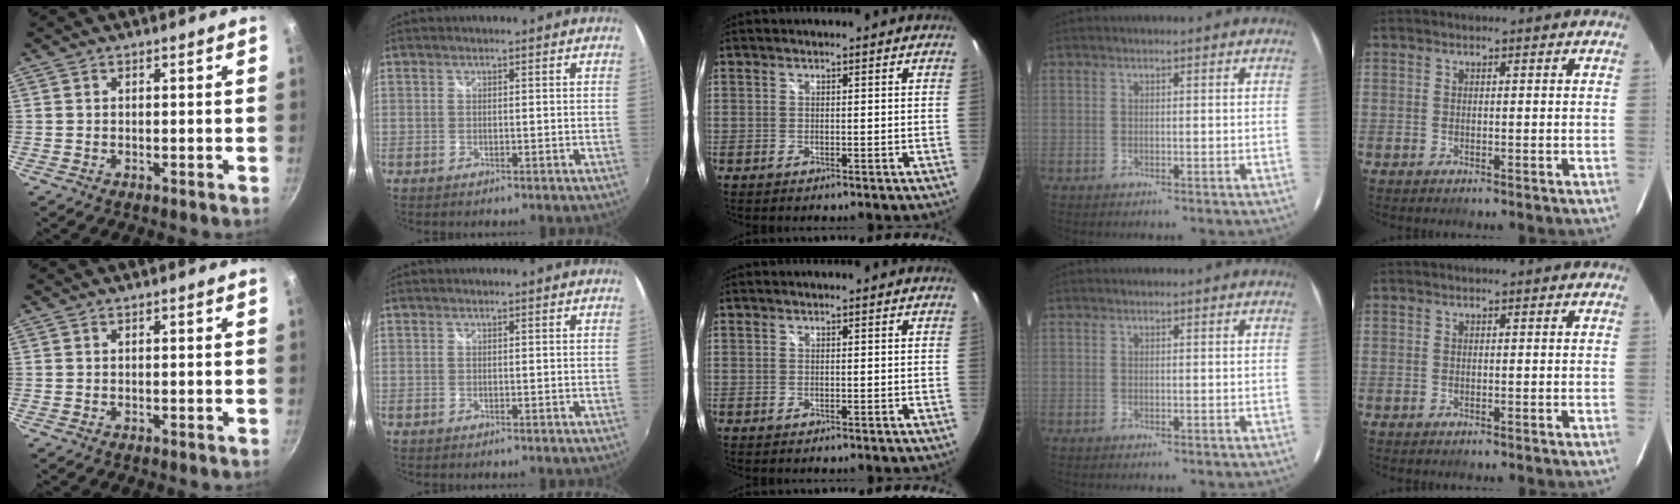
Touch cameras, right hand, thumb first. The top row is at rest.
{}